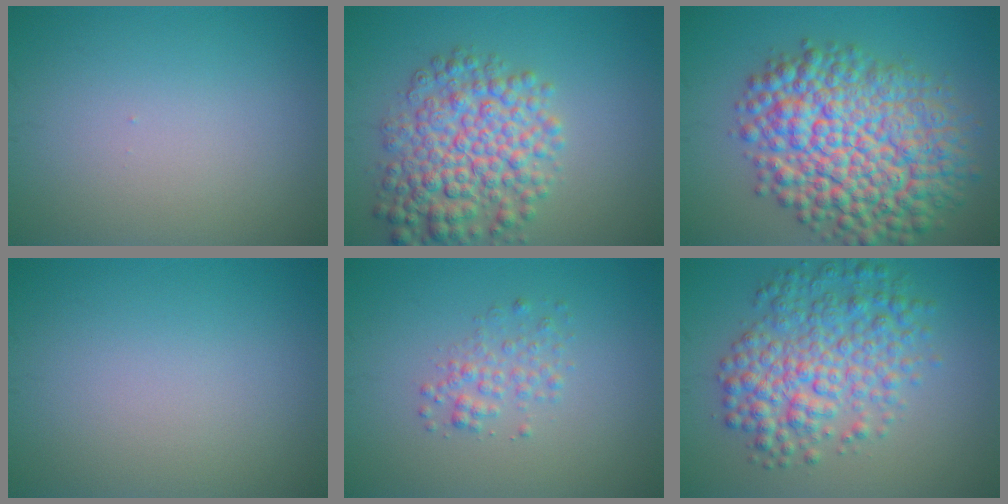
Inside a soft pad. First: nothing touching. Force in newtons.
{"total": 7.3, "press": 7.3, "slide": 0.1}
{"total": 12.6, "press": 12.6, "slide": 0.4}
{"total": 0.0}
{"total": 1.8, "press": 1.8, "slide": 0.1}
{"total": 6.7, "press": 6.7, "slide": 0.1}